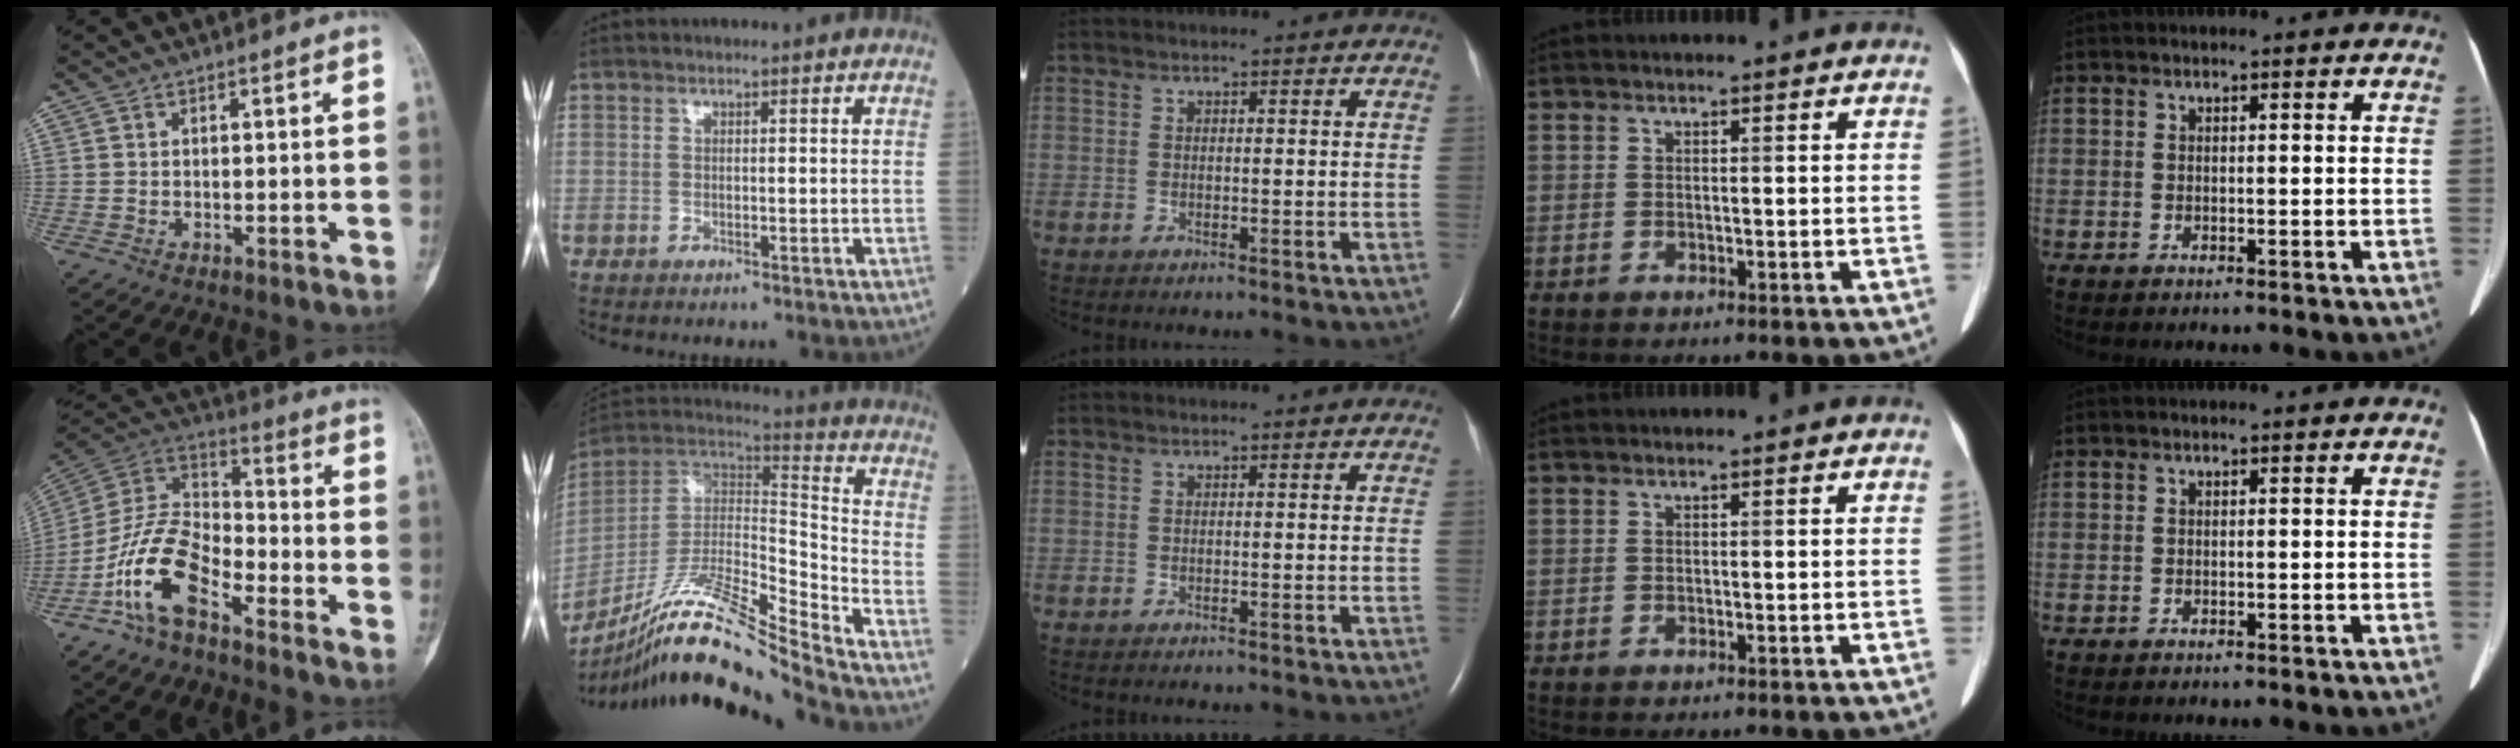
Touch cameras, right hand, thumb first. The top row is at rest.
{"thumb": {"total": 13.5, "force": [-7.8, 6.2, 9.1], "torque": [-0.173, 0.070, -0.159]}, "index": {"total": 18.4, "force": [-15.6, -1.3, 9.8], "torque": [-0.190, 0.008, -0.283]}}